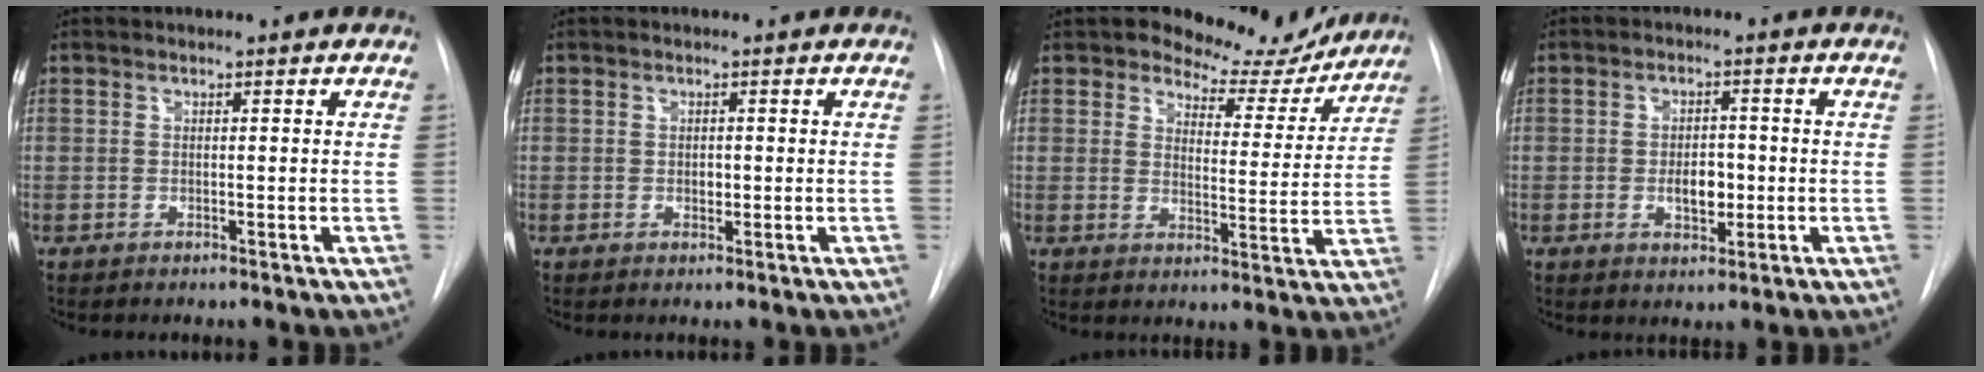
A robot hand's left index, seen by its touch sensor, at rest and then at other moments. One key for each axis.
{"total": 1.0, "fx": -0.1, "fy": 0.7, "fz": 0.7, "tx": -0.011, "ty": -0.001, "tz": -0.001}
{"total": 10.2, "fx": 9.3, "fy": 3.9, "fz": 1.8, "tx": -0.009, "ty": -0.018, "tz": 0.114}
{"total": 4.3, "fx": -0.7, "fy": 2.4, "fz": 3.5, "tx": -0.052, "ty": 0.001, "tz": -0.007}